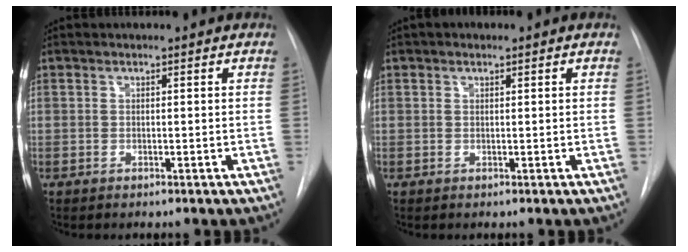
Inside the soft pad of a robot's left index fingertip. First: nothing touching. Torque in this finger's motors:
{"motor_torque": [-0.14, -0.71, -0.43, 0.03]}